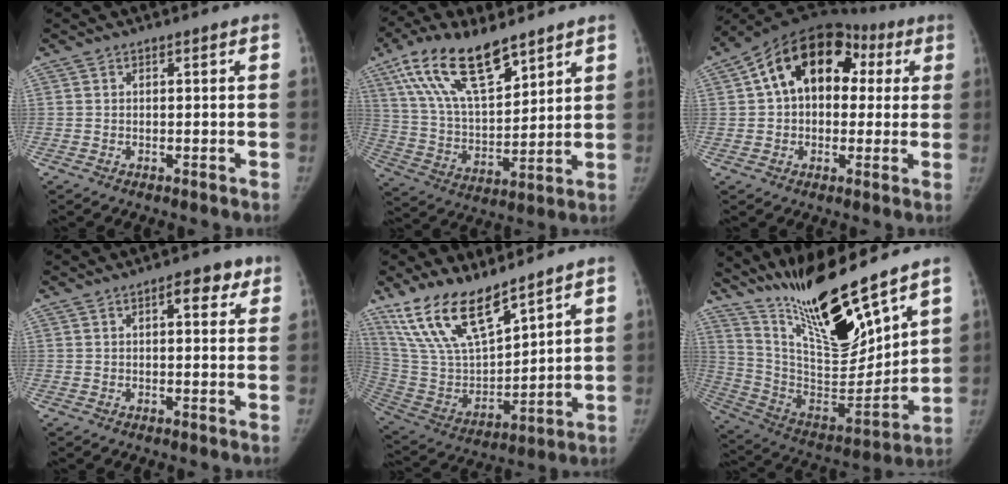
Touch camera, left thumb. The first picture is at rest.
{"total": 18.1, "force": [11.2, 7.2, 12.3], "torque": [-0.204, -0.041, 0.218]}
{"total": 17.6, "force": [4.2, 12.1, 12.1], "torque": [-0.159, 0.039, 0.057]}
{"total": 5.2, "force": [2.4, 2.3, 4.0], "torque": [-0.034, -0.004, 0.026]}
{"total": 17.5, "force": [12.8, 5.8, 10.4], "torque": [-0.172, -0.060, 0.264]}
{"total": 22.2, "force": [17.2, 4.0, 13.4], "torque": [-0.199, -0.099, 0.320]}